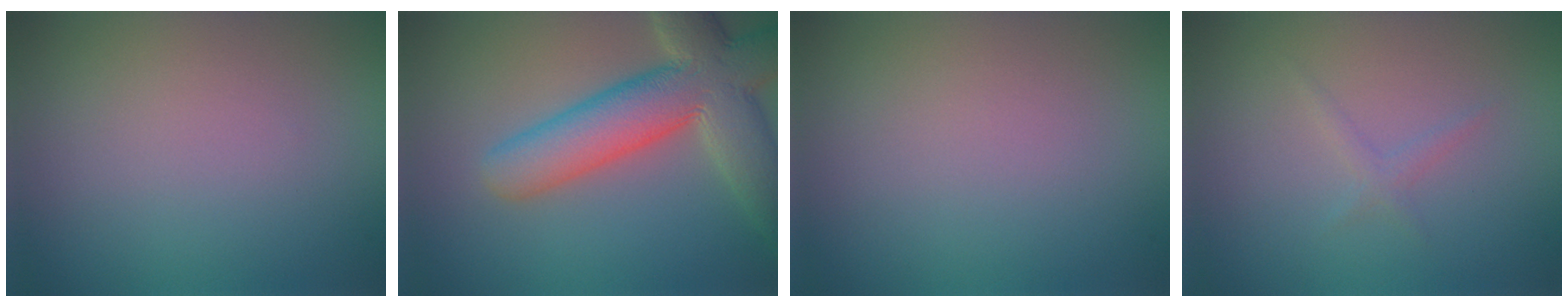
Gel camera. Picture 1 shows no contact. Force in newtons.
{"total": 9.7, "press": 9.7, "slide": 1.0}
{"total": 0.0}
{"total": 0.9, "press": 0.9, "slide": 0.0}